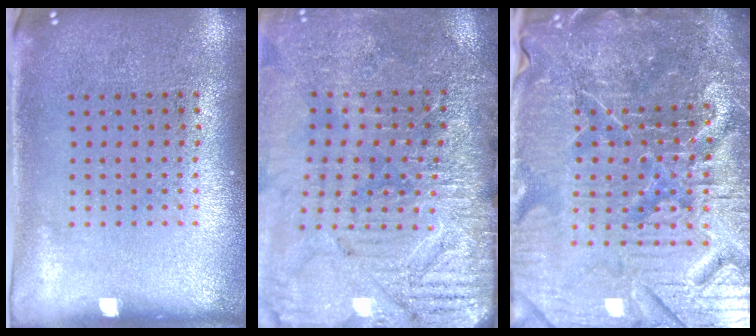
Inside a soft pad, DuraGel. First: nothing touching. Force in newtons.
{"total": 3.7, "press": 3.6, "slide": 0.7}
{"total": 7.1, "press": 6.3, "slide": 3.2}